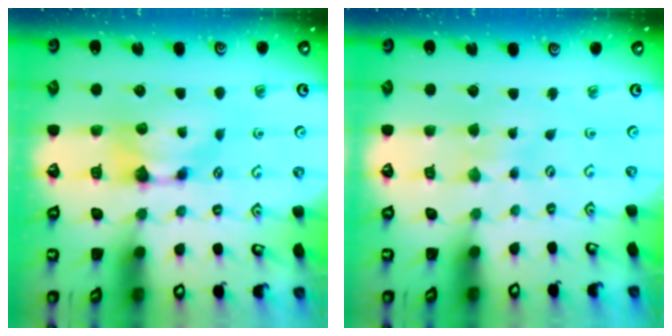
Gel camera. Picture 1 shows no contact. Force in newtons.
{"total": 4.2, "press": 4.2, "slide": 0.0}